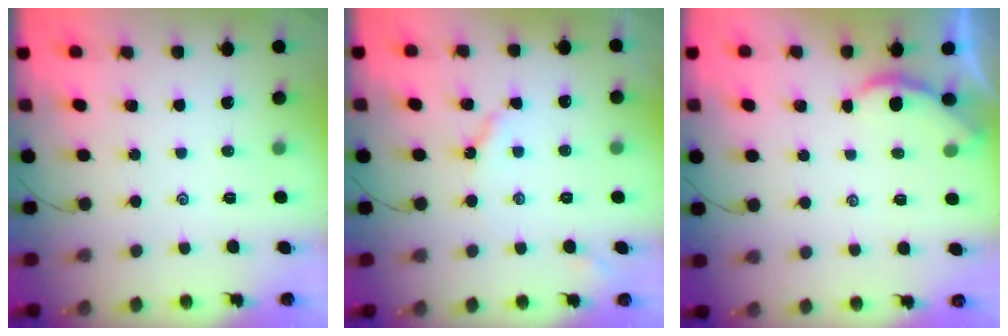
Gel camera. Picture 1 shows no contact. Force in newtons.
{"total": 3.6, "press": 3.5, "slide": 0.7}
{"total": 1.6, "press": 1.6, "slide": 0.1}